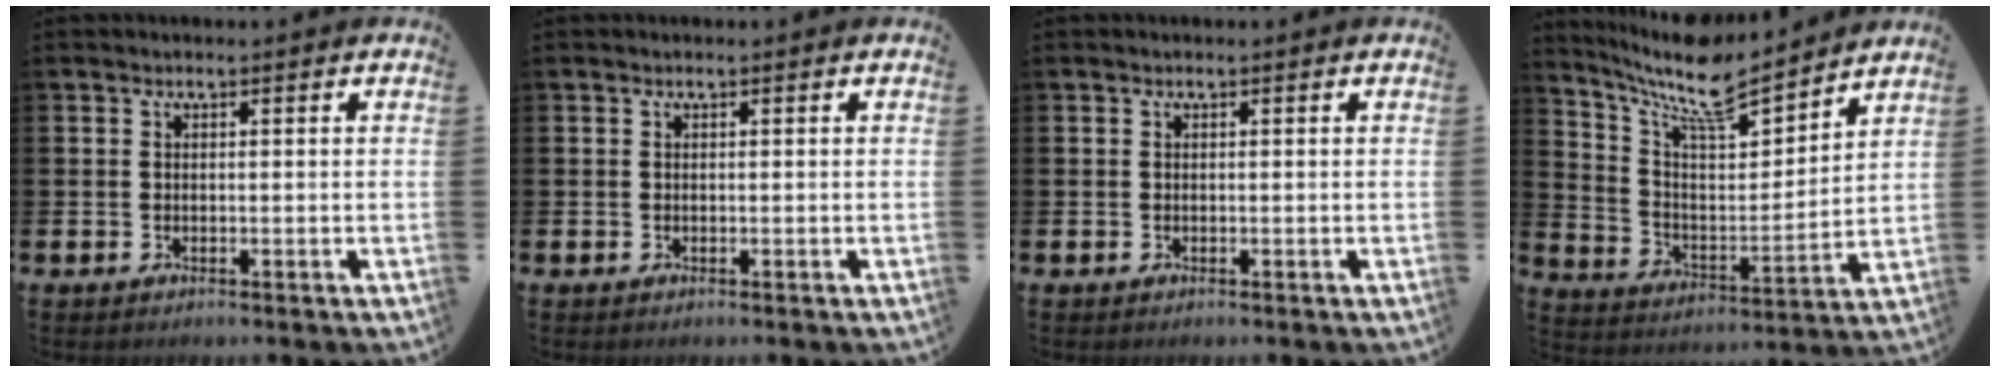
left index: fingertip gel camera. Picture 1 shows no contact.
{"total": 0.0}
{"total": 0.0}
{"total": 10.3, "force": [8.9, 2.3, 4.5], "torque": [-0.121, -0.058, 0.154]}